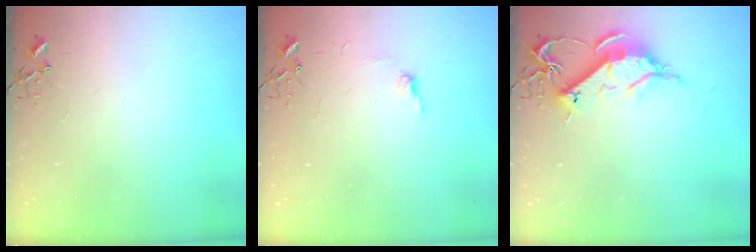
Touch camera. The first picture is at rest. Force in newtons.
{"total": 6.6, "press": 6.6, "slide": 0.7}
{"total": 12.1, "press": 12.1, "slide": 1.1}